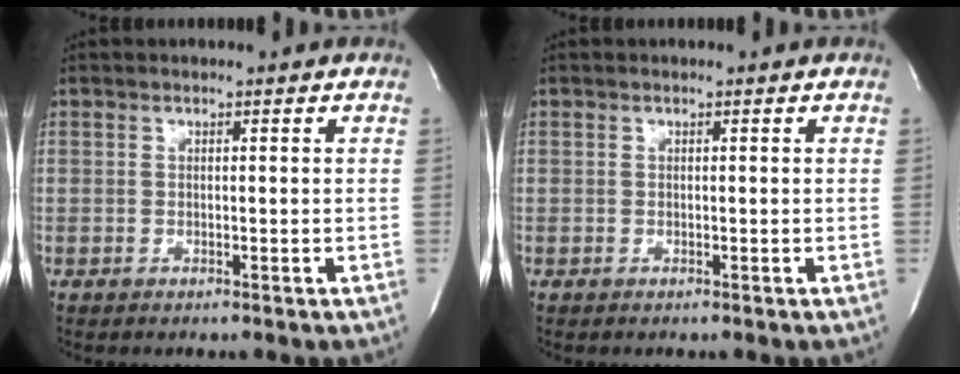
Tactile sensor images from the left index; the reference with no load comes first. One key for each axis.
{"total": 0.0}